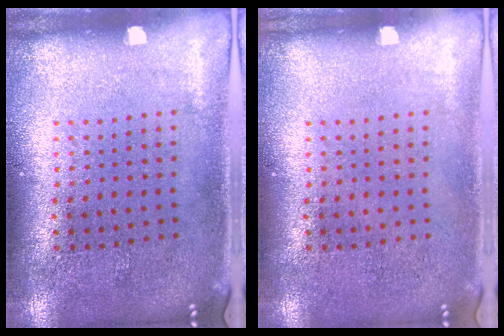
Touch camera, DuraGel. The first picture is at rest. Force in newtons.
{"total": 0.0}